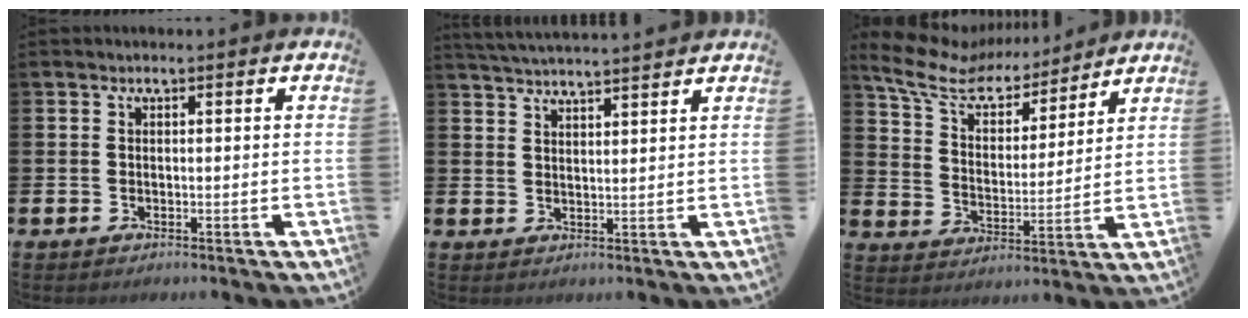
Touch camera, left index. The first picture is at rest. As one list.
[{"total": 4.0, "force": [4.0, -0.3, 0.3], "torque": [-0.011, -0.023, 0.071]}, {"total": 8.8, "force": [7.4, 3.7, 3.1], "torque": [-0.096, -0.044, 0.129]}]